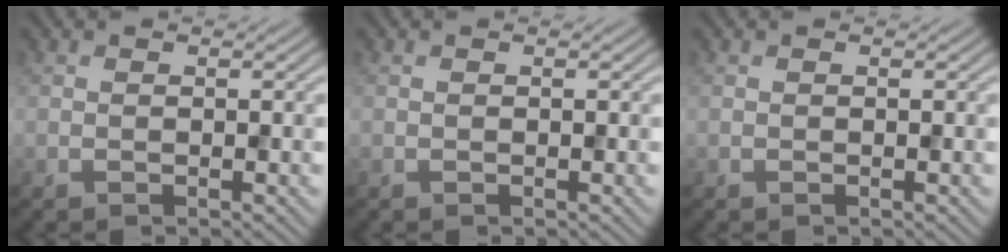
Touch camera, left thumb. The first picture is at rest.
{"total": 0.0}
{"total": 0.0}